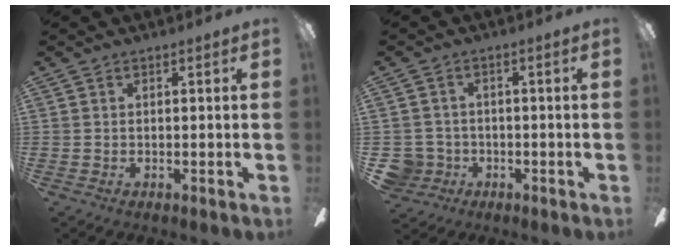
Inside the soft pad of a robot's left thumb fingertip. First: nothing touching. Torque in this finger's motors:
{"motor_torque": [-0.12, 0.08, 0.08, -0.21, -0.01]}